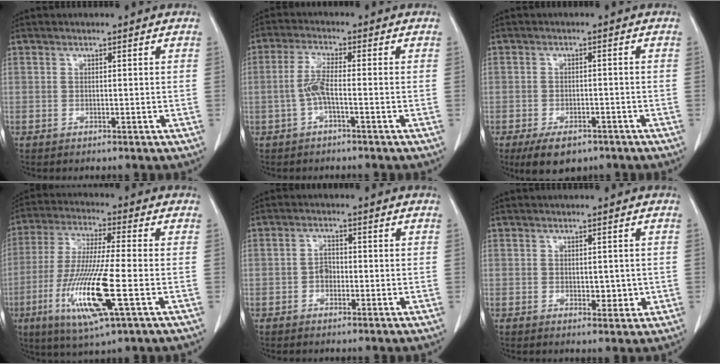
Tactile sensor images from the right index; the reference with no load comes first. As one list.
[{"total": 3.8, "force": [-0.9, 0.3, 3.7], "torque": [-0.080, 0.005, -0.018]}, {"total": 6.1, "force": [-4.3, 3.0, 3.2], "torque": [-0.053, -0.003, -0.063]}, {"total": 14.8, "force": [-4.5, 0.9, 14.1], "torque": [-0.288, -0.024, -0.080]}, {"total": 2.0, "force": [-0.5, 1.4, 1.3], "torque": [-0.017, 0.008, -0.007]}, {"total": 2.4, "force": [0.1, 1.5, 1.9], "torque": [-0.017, -0.001, 0.011]}]